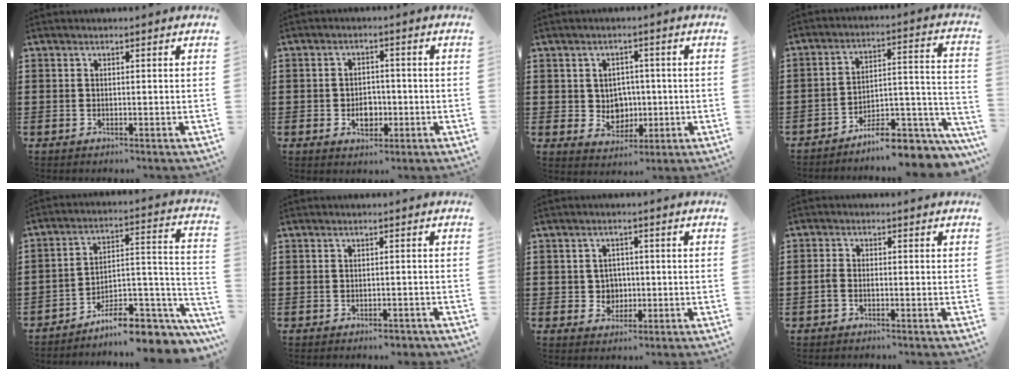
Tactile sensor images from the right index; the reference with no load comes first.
{"total": 3.5, "force": [-0.9, 2.7, 2.0], "torque": [-0.026, -0.003, -0.021]}
{"total": 4.2, "force": [0.4, 3.9, 1.2], "torque": [-0.023, 0.003, 0.004]}
{"total": 8.5, "force": [-7.5, 2.0, 3.6], "torque": [-0.042, 0.019, -0.138]}
{"total": 8.9, "force": [-7.2, 2.8, 4.3], "torque": [-0.057, 0.020, -0.129]}
{"total": 1.3, "force": [-1.2, 0.3, 0.4], "torque": [-0.012, -0.003, -0.024]}
{"total": 3.2, "force": [-0.2, 3.1, 0.8], "torque": [-0.019, 0.005, -0.009]}
{"total": 1.5, "force": [-0.7, 0.8, 1.1], "torque": [-0.021, 0.001, -0.012]}